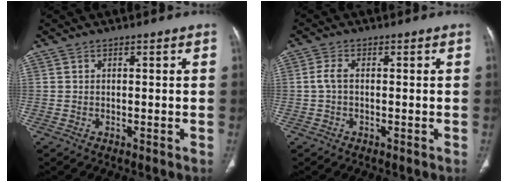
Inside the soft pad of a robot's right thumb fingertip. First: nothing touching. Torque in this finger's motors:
{"motor_torque": [0.20, 0.52, 0.56, -0.42, 0.03]}